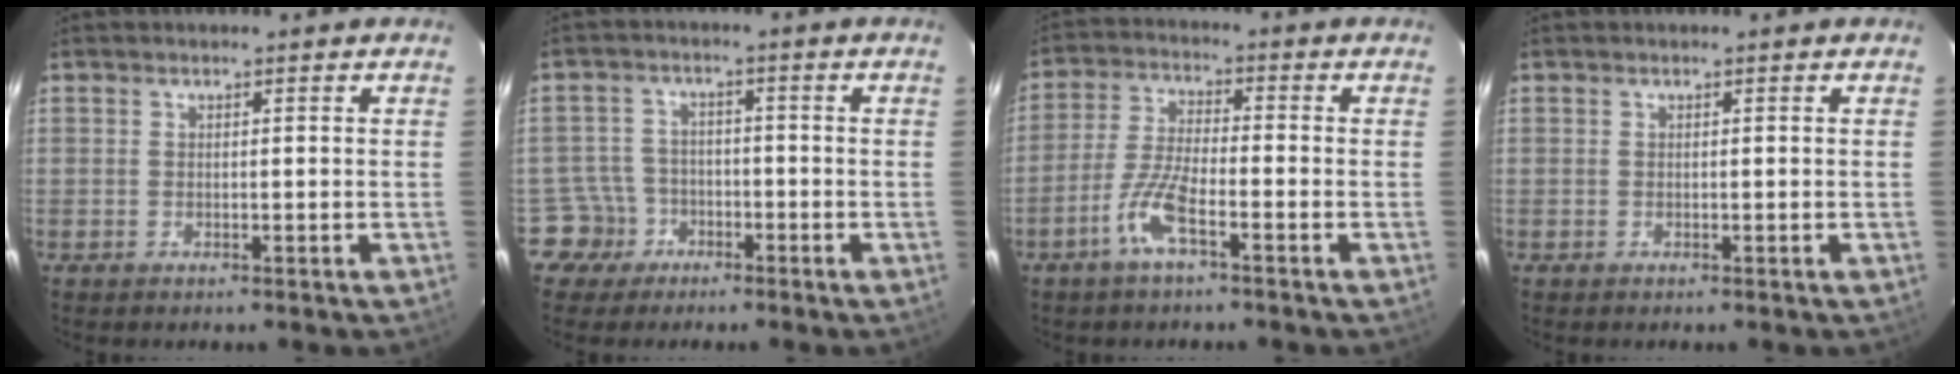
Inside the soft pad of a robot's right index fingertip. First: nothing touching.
{"total": 5.0, "force": [-2.9, 4.0, -0.6], "torque": [0.002, 0.022, -0.055]}
{"total": 7.2, "force": [-4.1, 1.2, 5.8], "torque": [-0.129, 0.002, -0.086]}
{"total": 0.0}